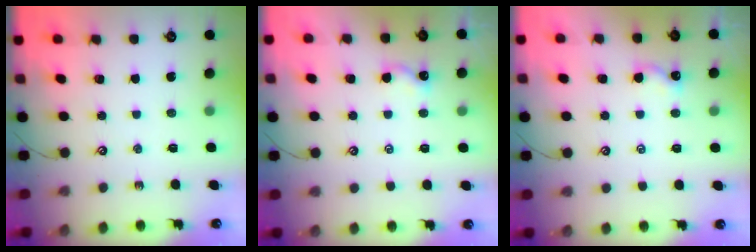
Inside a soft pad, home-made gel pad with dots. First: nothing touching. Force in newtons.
{"total": 0.0}
{"total": 0.0}